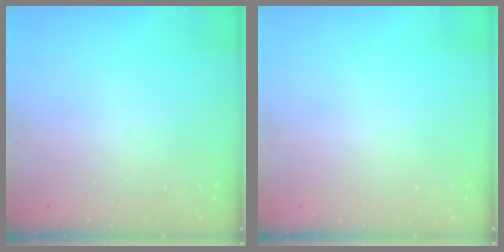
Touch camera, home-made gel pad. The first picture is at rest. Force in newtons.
{"total": 0.0}